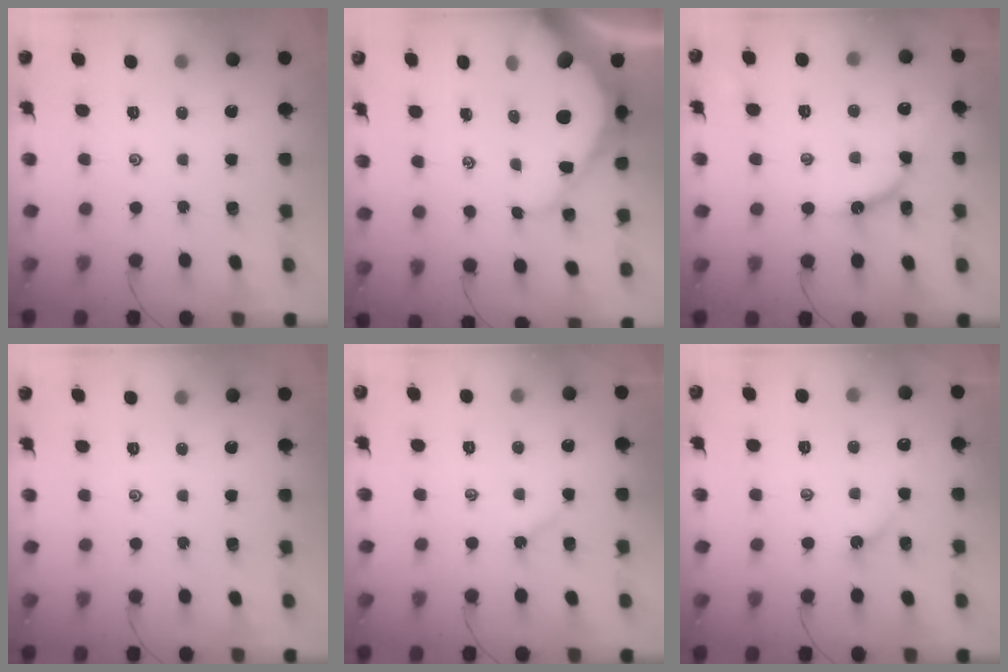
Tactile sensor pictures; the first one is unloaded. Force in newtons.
{"total": 12.8, "press": 12.8, "slide": 1.2}
{"total": 9.6, "press": 9.6, "slide": 0.8}
{"total": 0.0}
{"total": 2.2, "press": 2.2, "slide": 0.4}
{"total": 2.2, "press": 2.2, "slide": 0.4}